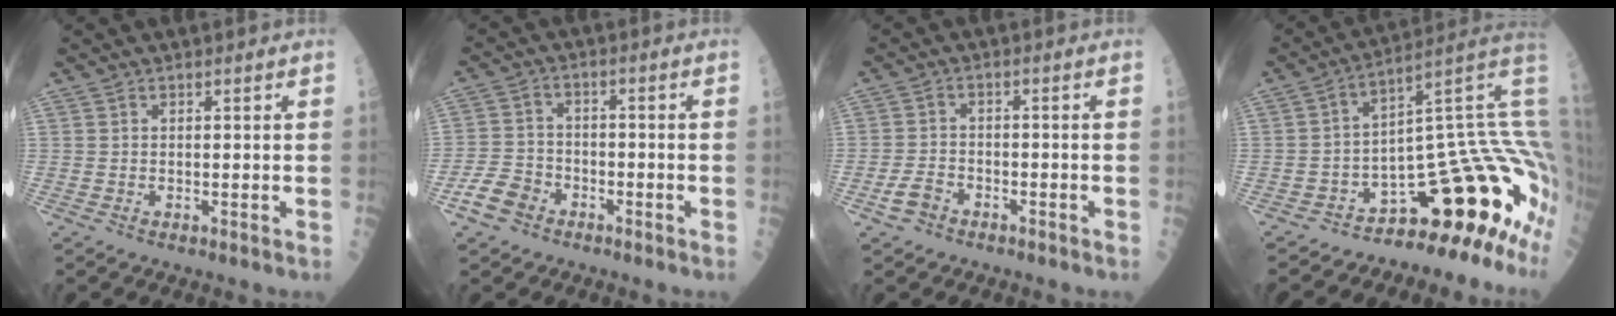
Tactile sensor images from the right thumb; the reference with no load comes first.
{"total": 6.0, "force": [-3.5, 4.2, 2.5], "torque": [-0.044, 0.025, -0.066]}
{"total": 3.6, "force": [-2.2, 2.3, 1.8], "torque": [-0.036, 0.017, -0.039]}
{"total": 12.8, "force": [-4.0, 3.9, 11.5], "torque": [-0.090, 0.124, -0.058]}